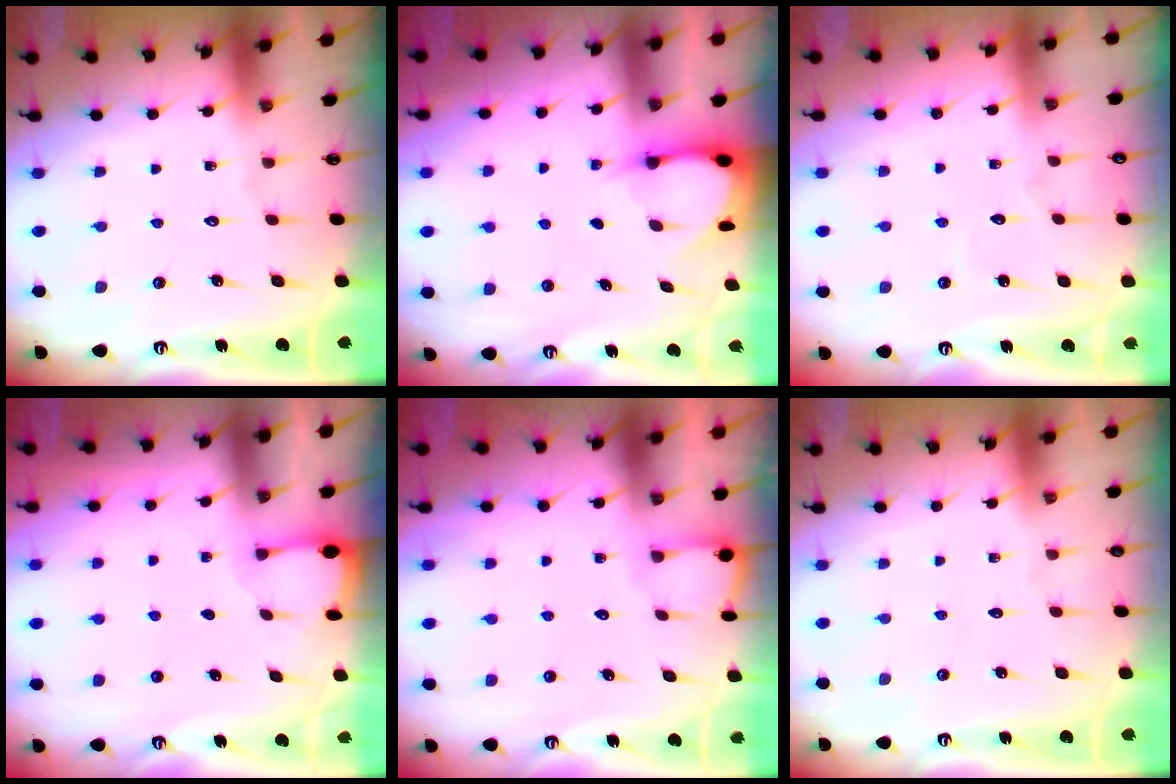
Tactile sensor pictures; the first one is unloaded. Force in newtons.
{"total": 3.2, "press": 3.2, "slide": 0.3}
{"total": 3.1, "press": 3.1, "slide": 0.4}
{"total": 1.6, "press": 1.5, "slide": 0.3}
{"total": 2.0, "press": 2.0, "slide": 0.2}
{"total": 0.0}